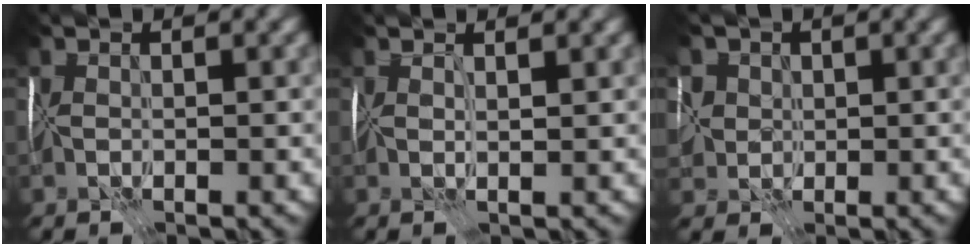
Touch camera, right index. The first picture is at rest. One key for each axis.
{"total": 2.1, "fx": 2.0, "fy": 0.1, "fz": 0.7, "tx": -0.001, "ty": 0.007, "tz": 0.036}
{"total": 2.6, "fx": 1.5, "fy": 1.9, "fz": -0.8, "tx": 0.024, "ty": 0.019, "tz": 0.018}